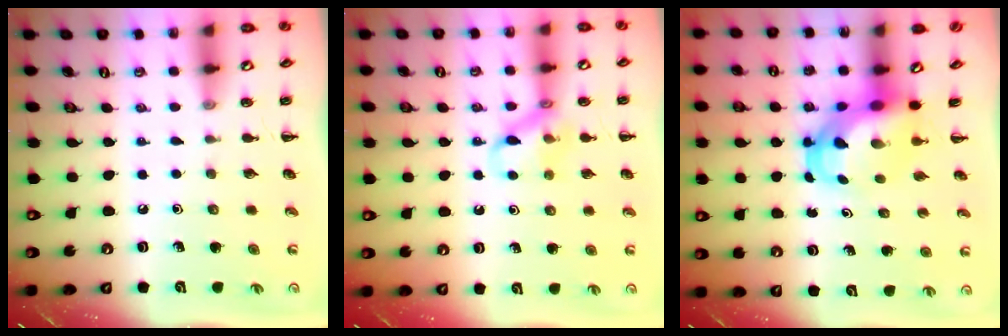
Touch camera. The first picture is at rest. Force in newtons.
{"total": 11.0, "press": 10.9, "slide": 1.3}
{"total": 5.7, "press": 5.6, "slide": 1.1}